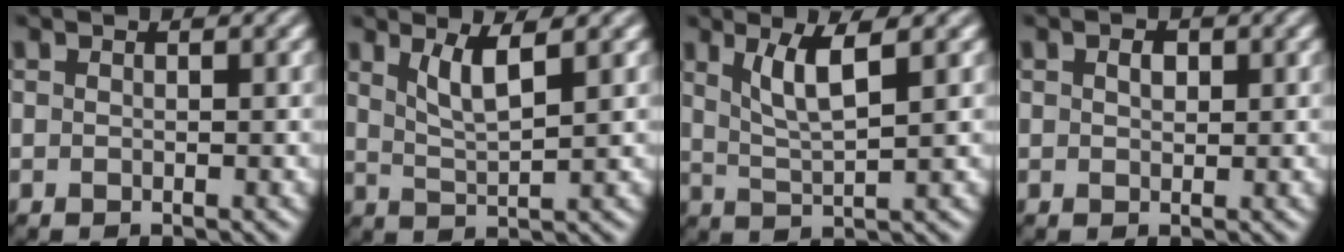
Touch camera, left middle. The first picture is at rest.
{"total": 3.2, "force": [1.7, 0.6, 2.7], "torque": [-0.050, -0.005, 0.037]}
{"total": 4.0, "force": [1.8, 0.8, 3.5], "torque": [-0.069, -0.003, 0.038]}
{"total": 1.2, "force": [0.5, 0.8, 0.8], "torque": [-0.014, 0.002, 0.008]}